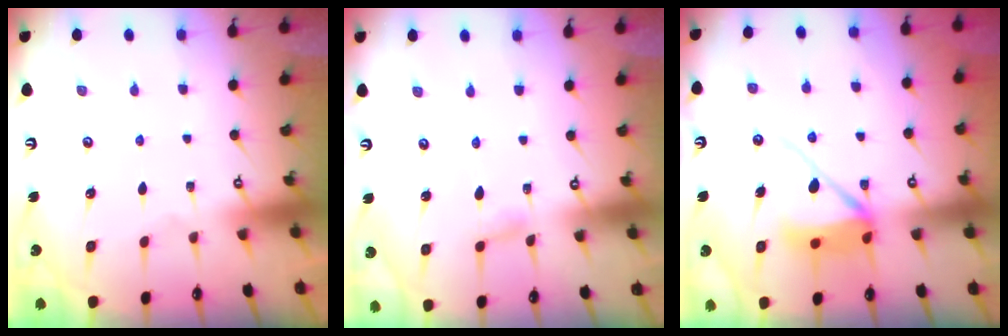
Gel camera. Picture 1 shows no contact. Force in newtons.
{"total": 3.1, "press": 3.0, "slide": 0.3}
{"total": 10.6, "press": 10.5, "slide": 1.6}